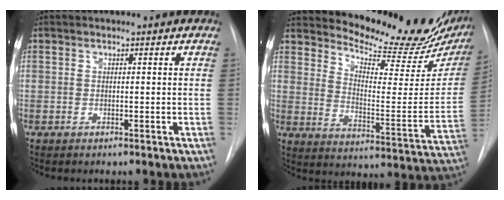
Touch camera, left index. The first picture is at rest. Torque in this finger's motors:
{"motor_torque": [0.87, -1.13, 0.37, 0.03]}